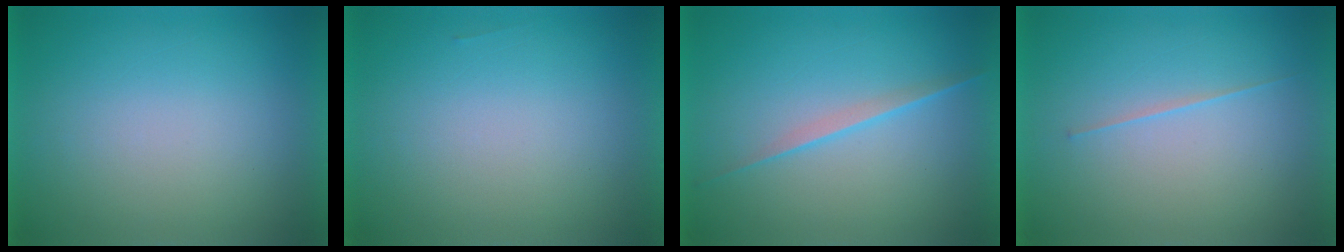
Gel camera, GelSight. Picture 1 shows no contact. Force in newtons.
{"total": 1.2}
{"total": 2.2}
{"total": 1.3}